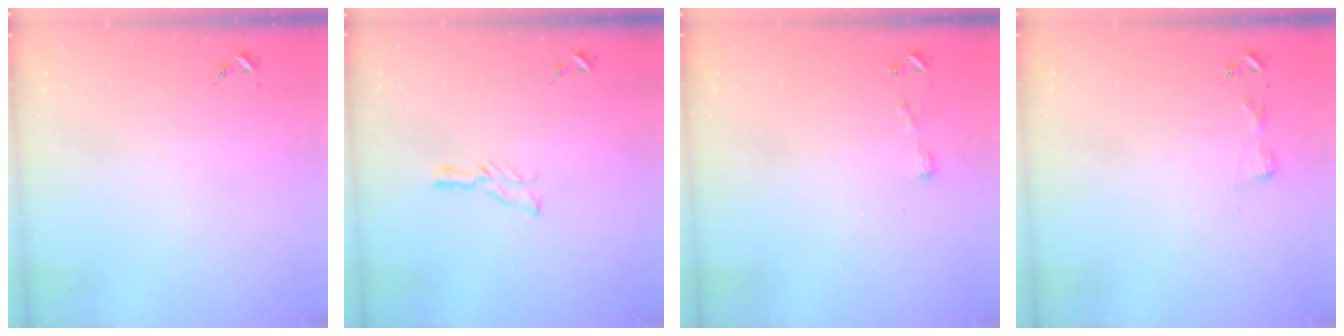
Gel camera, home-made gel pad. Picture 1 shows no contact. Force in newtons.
{"total": 5.8, "press": 5.8, "slide": 0.5}
{"total": 3.3, "press": 3.3, "slide": 0.4}
{"total": 2.9, "press": 2.9, "slide": 0.3}